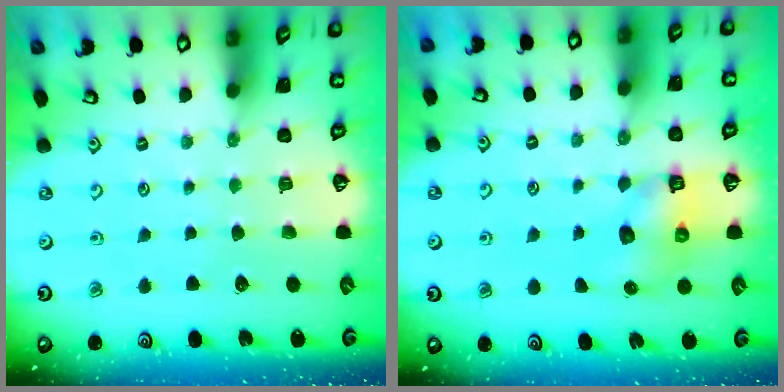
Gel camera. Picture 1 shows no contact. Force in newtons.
{"total": 6.5, "press": 6.5, "slide": 0.6}